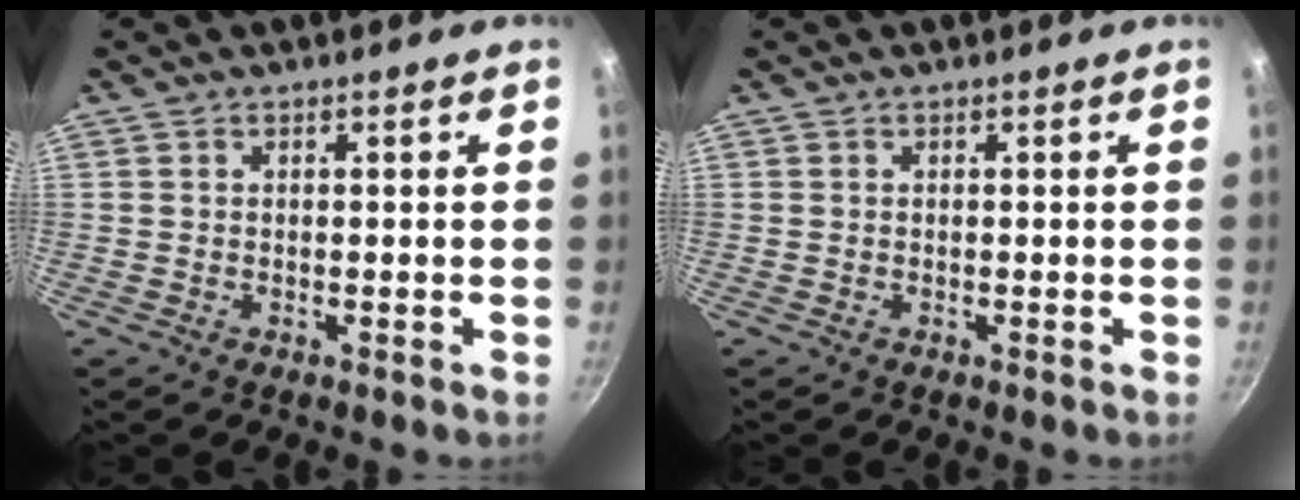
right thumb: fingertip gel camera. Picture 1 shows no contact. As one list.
[{"total": 0.0}]